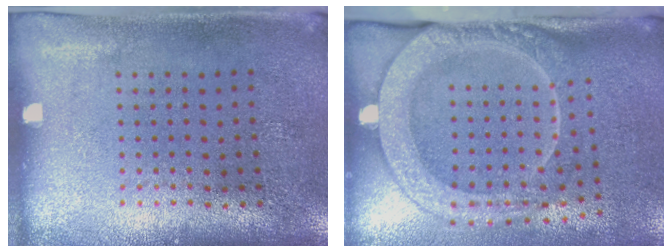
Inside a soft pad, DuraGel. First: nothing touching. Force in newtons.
{"total": 2.5, "press": 2.0, "slide": 1.6}